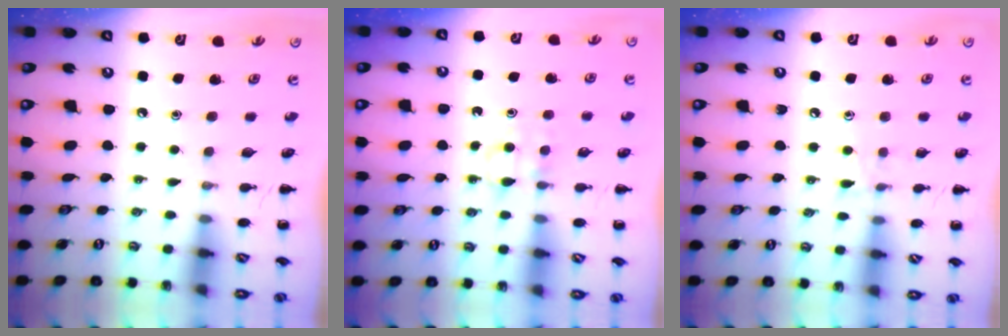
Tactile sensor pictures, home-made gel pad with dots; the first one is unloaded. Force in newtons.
{"total": 3.5, "press": 3.3, "slide": 1.1}
{"total": 6.0, "press": 5.6, "slide": 2.1}